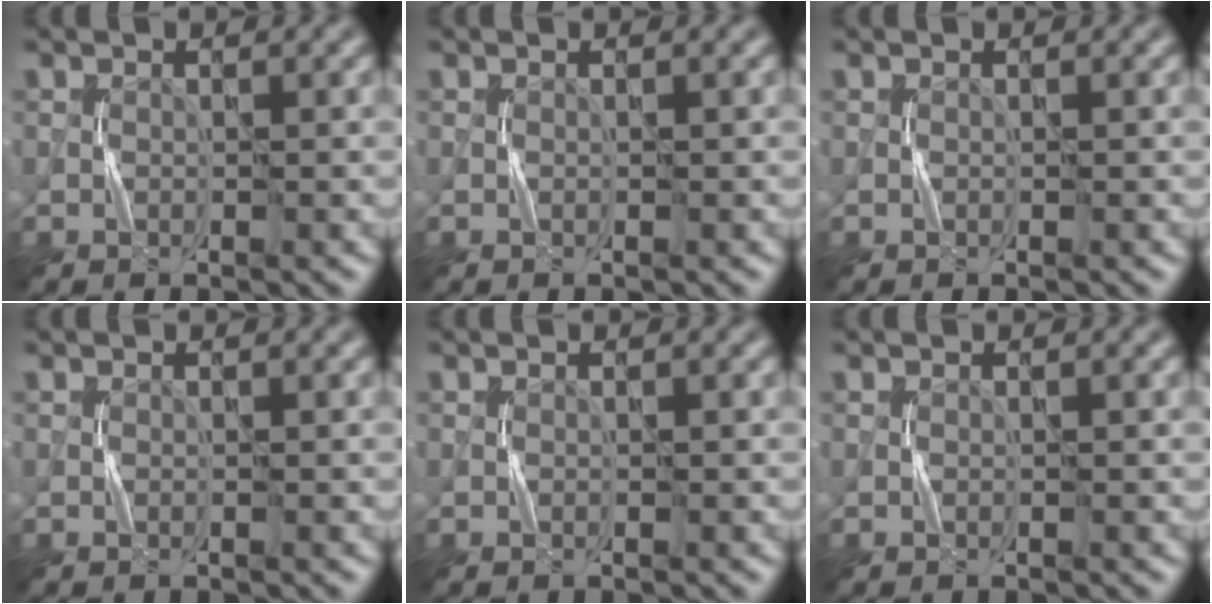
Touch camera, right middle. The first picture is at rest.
{"total": 0.0}
{"total": 0.0}
{"total": 0.0}
{"total": 0.0}
{"total": 0.0}